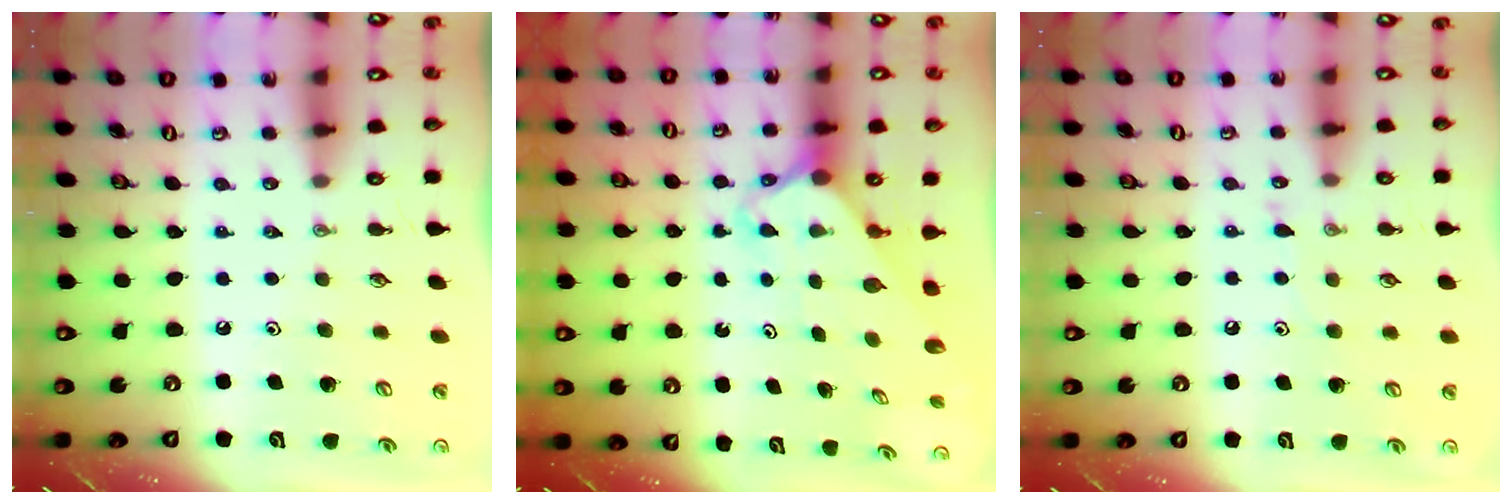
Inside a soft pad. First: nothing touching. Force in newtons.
{"total": 2.4, "press": 2.4, "slide": 0.2}
{"total": 4.7, "press": 4.7, "slide": 0.5}